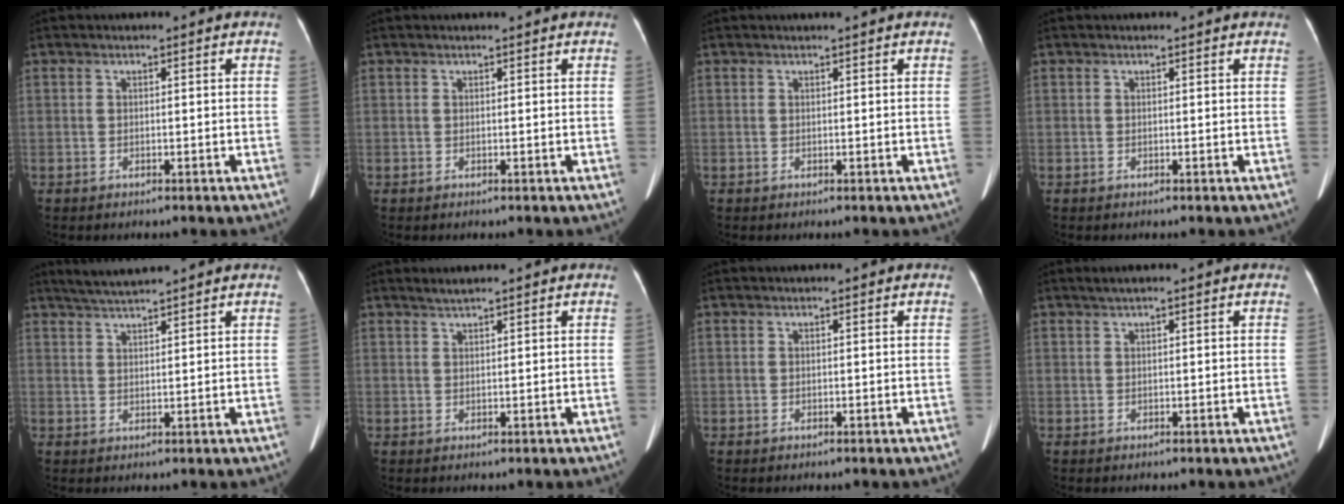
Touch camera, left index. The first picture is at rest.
{"total": 0.7, "force": [0.7, 0.0, 0.3], "torque": [-0.008, 0.006, 0.012]}
{"total": 0.8, "force": [0.7, -0.1, 0.4], "torque": [-0.007, 0.005, 0.017]}
{"total": 0.6, "force": [0.6, 0.1, 0.1], "torque": [-0.006, 0.001, 0.002]}
{"total": 4.4, "force": [4.0, -0.7, 1.7], "torque": [-0.035, 0.019, 0.077]}
{"total": 1.5, "force": [1.3, -0.3, 0.7], "torque": [-0.018, 0.006, 0.030]}
{"total": 0.0}
{"total": 1.2, "force": [0.8, -0.1, 0.9], "torque": [-0.022, 0.013, 0.019]}